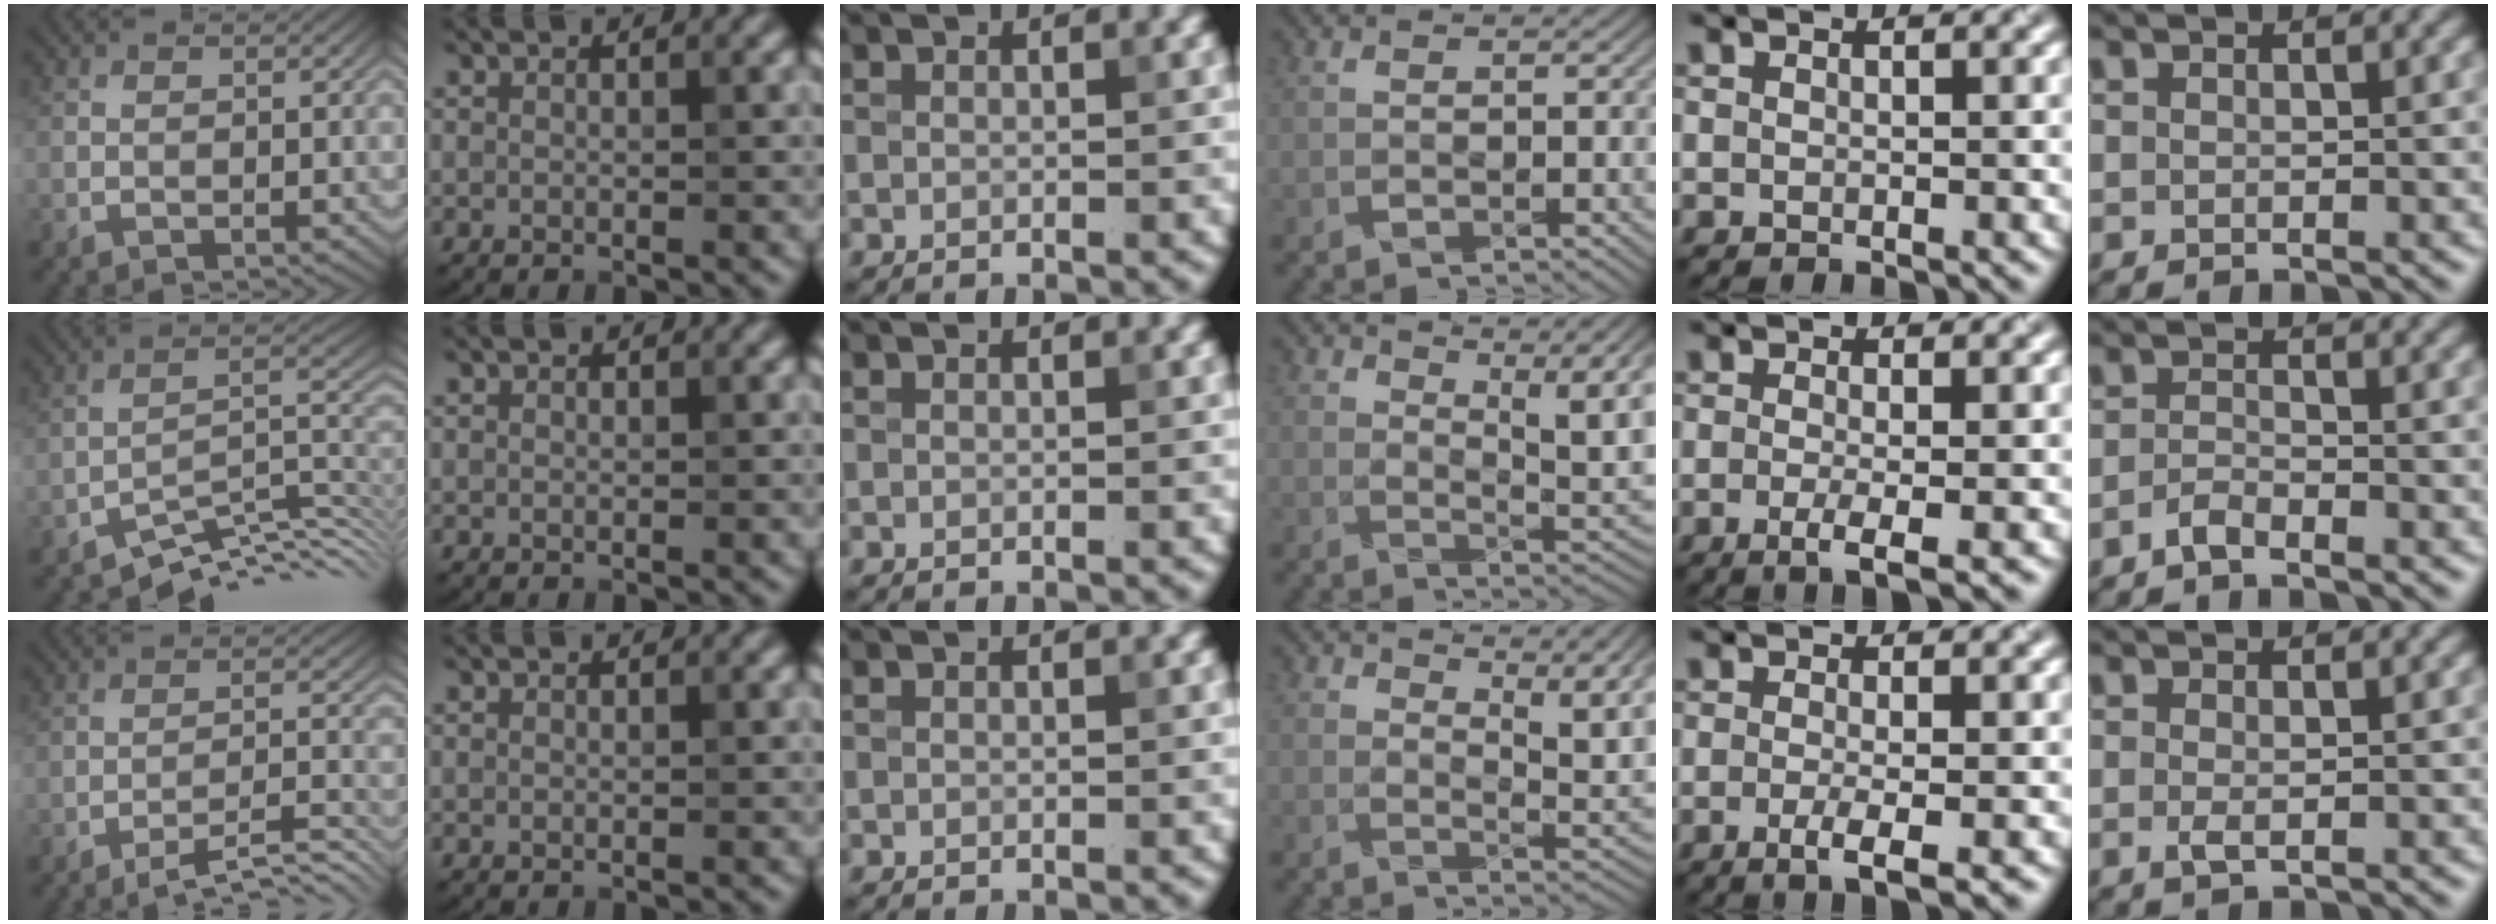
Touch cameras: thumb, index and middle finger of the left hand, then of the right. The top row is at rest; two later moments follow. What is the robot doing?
{"motion": "pour", "object": "sugar"}